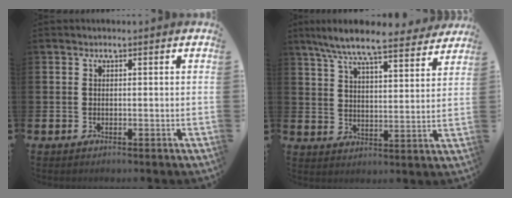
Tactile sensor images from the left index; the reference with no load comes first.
{"total": 8.8, "force": [8.1, 1.0, 3.2], "torque": [-0.078, -0.053, 0.139]}